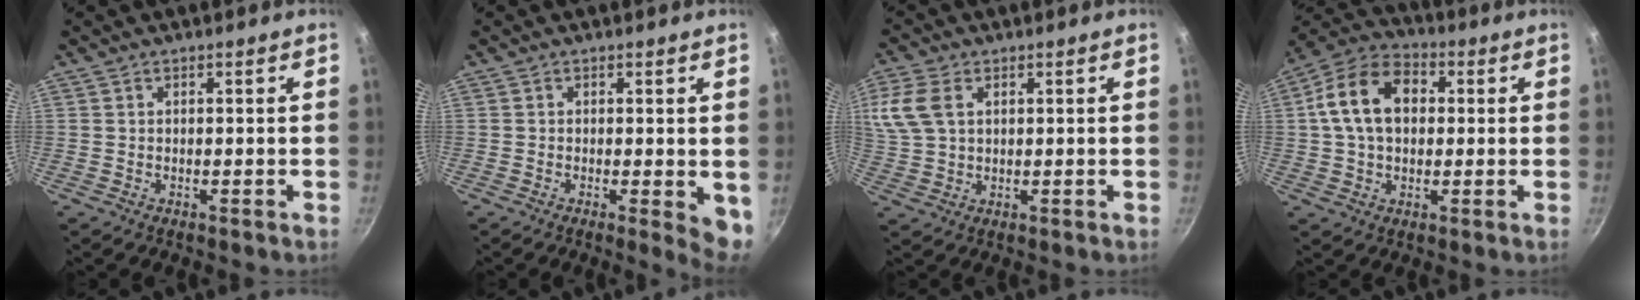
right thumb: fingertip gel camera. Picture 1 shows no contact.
{"total": 4.9, "force": [-0.5, 1.7, 4.5], "torque": [-0.049, -0.007, -0.005]}
{"total": 8.5, "force": [2.8, 5.6, 5.8], "torque": [-0.129, 0.006, 0.055]}
{"total": 13.4, "force": [1.9, 9.4, 9.4], "torque": [-0.139, 0.025, 0.015]}